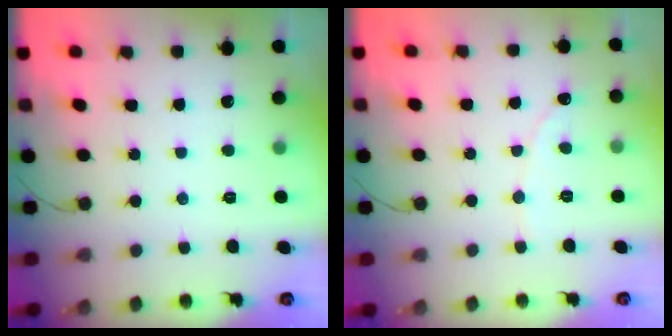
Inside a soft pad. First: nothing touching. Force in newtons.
{"total": 1.8, "press": 1.8, "slide": 0.1}